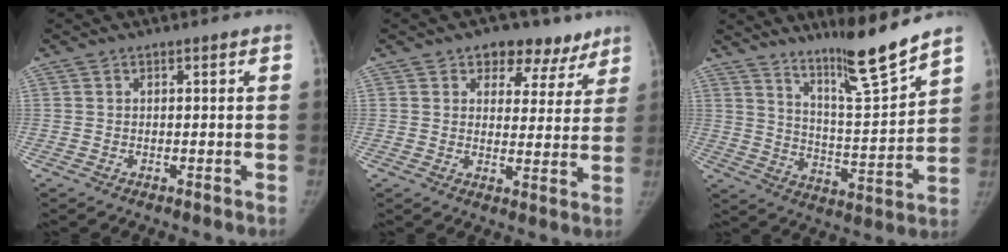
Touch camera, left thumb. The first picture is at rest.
{"total": 9.6, "force": [6.4, 6.4, 3.4], "torque": [0.015, -0.021, 0.079]}
{"total": 12.9, "force": [10.5, 0.1, 7.5], "torque": [-0.105, -0.083, 0.181]}